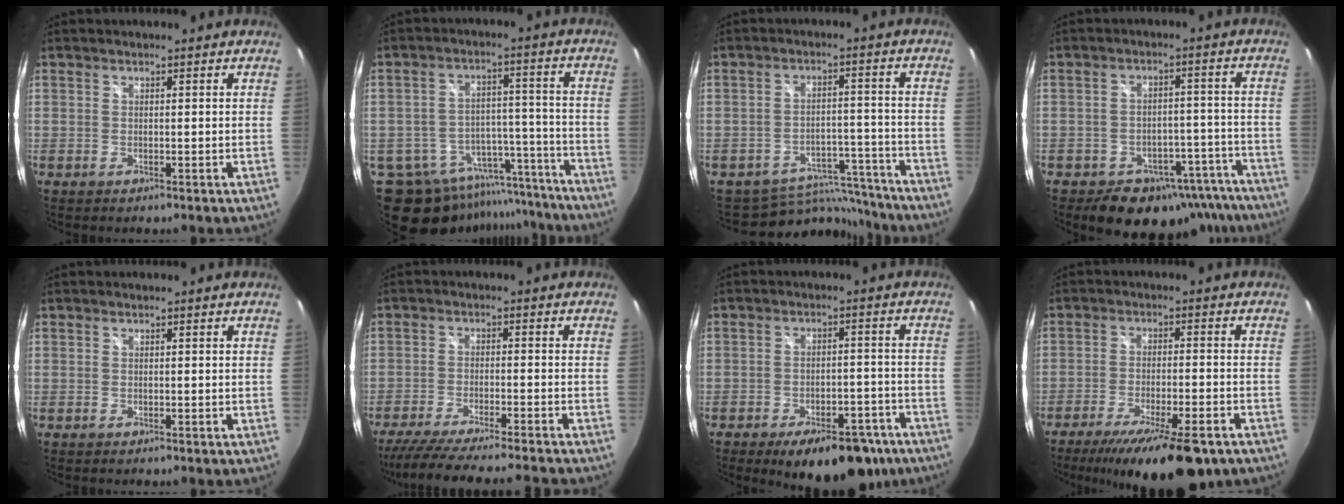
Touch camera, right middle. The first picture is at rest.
{"total": 19.4, "force": [-16.1, 8.7, 6.2], "torque": [-0.122, 0.032, -0.211]}
{"total": 11.1, "force": [-10.4, 3.9, 0.5], "torque": [-0.010, 0.024, -0.142]}
{"total": 16.0, "force": [-12.1, 9.2, 5.0], "torque": [-0.086, 0.041, -0.127]}
{"total": 0.0}
{"total": 15.7, "force": [-14.1, -0.2, 7.0], "torque": [-0.142, -0.021, -0.223]}
{"total": 14.9, "force": [-10.6, 6.6, 8.1], "torque": [-0.124, 0.000, -0.130]}
{"total": 17.5, "force": [-12.8, 4.1, 11.2], "torque": [-0.201, -0.043, -0.195]}